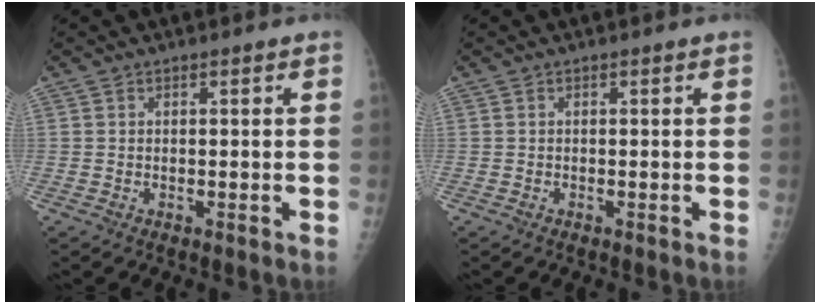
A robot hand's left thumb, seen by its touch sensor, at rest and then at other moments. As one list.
[{"total": 0.0}]